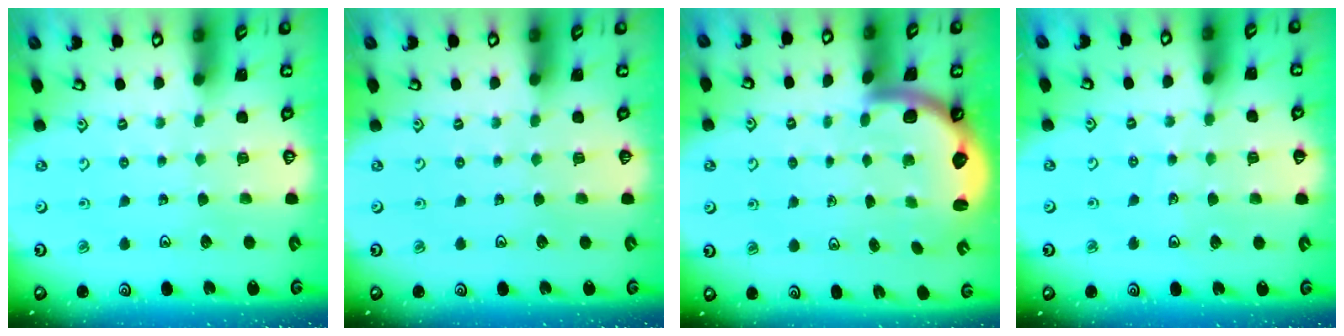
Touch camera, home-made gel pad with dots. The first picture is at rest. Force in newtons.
{"total": 0.0}
{"total": 2.8, "press": 2.8, "slide": 0.5}
{"total": 3.1, "press": 2.8, "slide": 1.4}